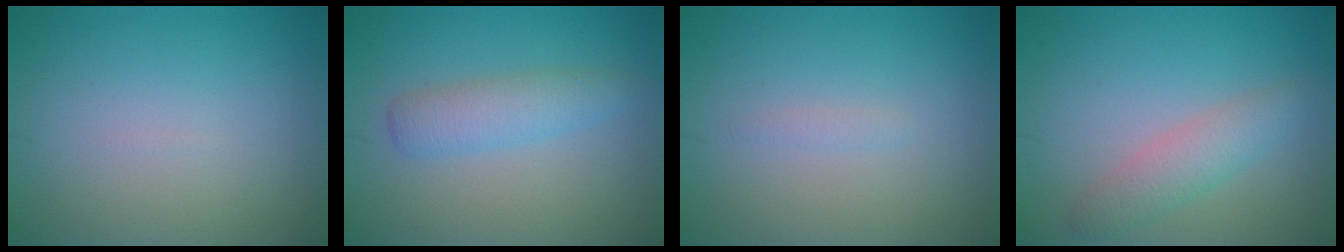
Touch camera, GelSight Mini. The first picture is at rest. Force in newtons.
{"total": 2.9, "press": 2.9, "slide": 0.1}
{"total": 0.6, "press": 0.6, "slide": 0.1}
{"total": 2.7, "press": 2.7, "slide": 0.1}